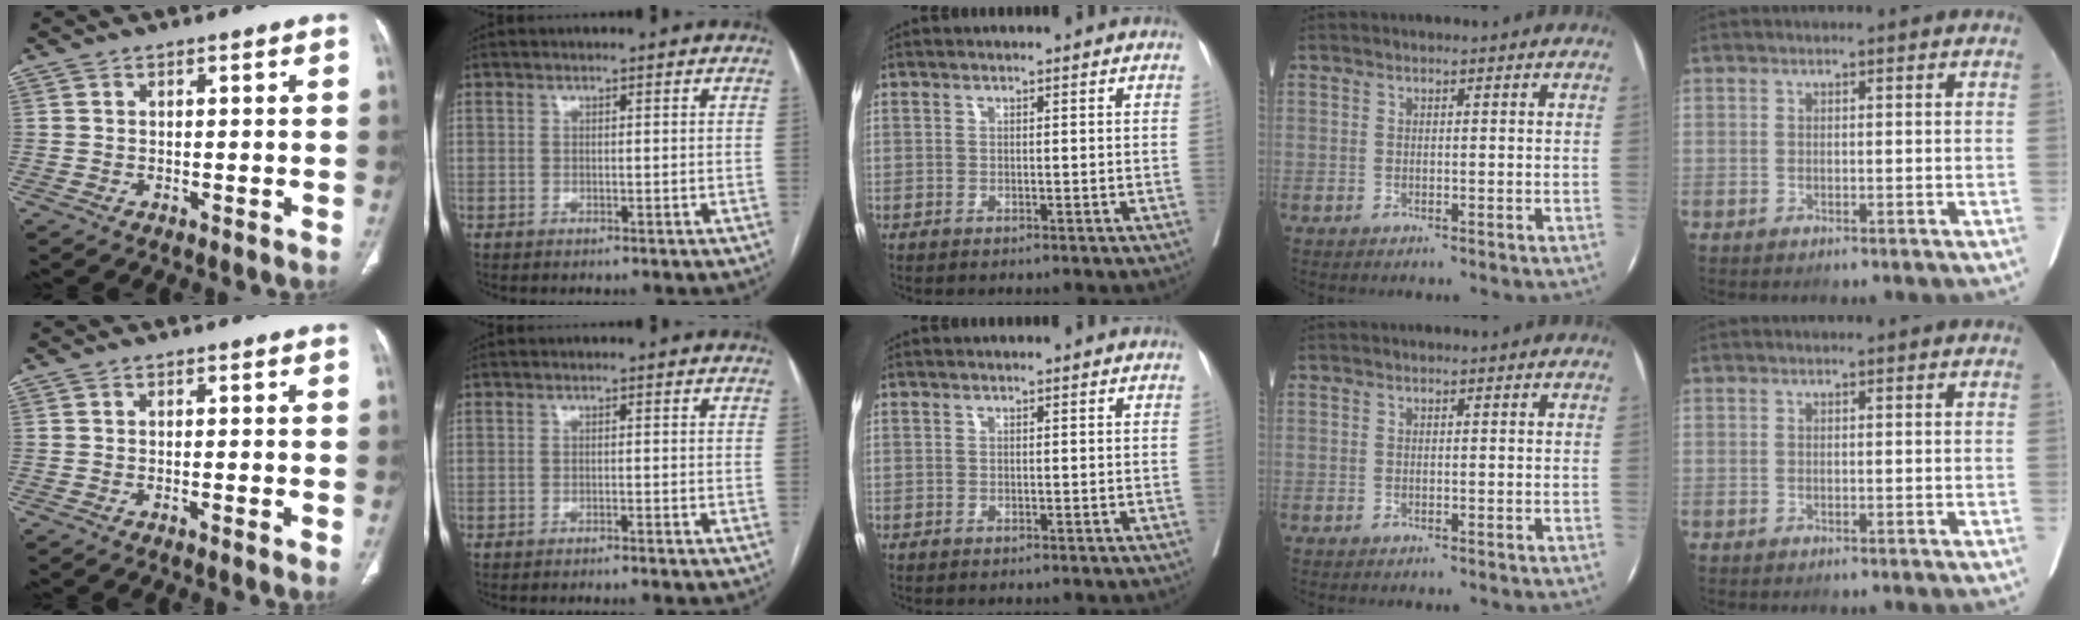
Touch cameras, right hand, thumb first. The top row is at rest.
{"thumb": {"total": 1.6, "force": [-0.4, 0.1, 1.5], "torque": [-0.030, -0.004, -0.006]}, "index": {"total": 2.0, "force": [-1.7, -0.5, 0.9], "torque": [-0.011, 0.005, -0.024]}}